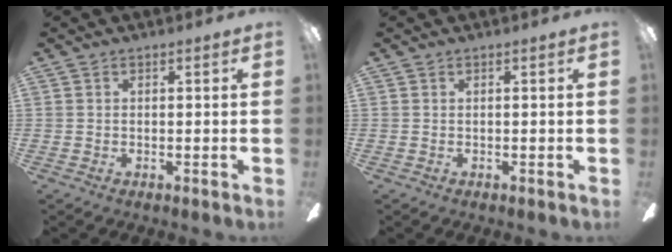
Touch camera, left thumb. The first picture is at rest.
{"total": 0.0}